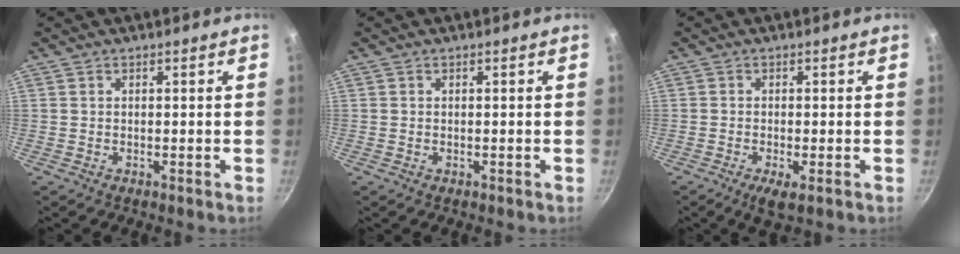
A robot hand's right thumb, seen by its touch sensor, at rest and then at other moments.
{"total": 0.0}
{"total": 3.4, "force": [-1.6, 0.9, 2.9], "torque": [-0.054, -0.001, -0.026]}